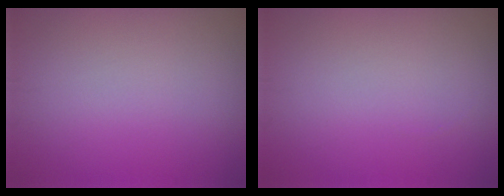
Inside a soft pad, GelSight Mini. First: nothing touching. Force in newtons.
{"total": 0.0}